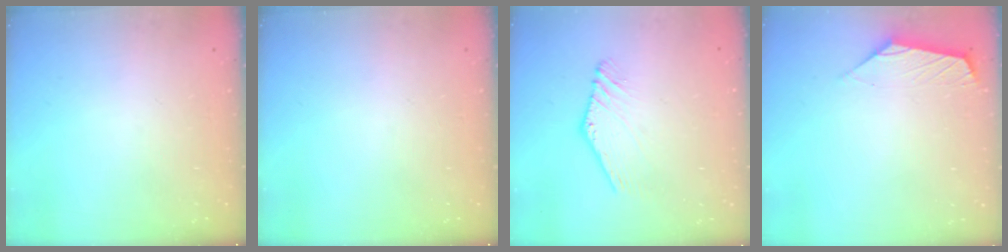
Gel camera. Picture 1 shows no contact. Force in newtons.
{"total": 0.0}
{"total": 1.5, "press": 1.5, "slide": 0.2}
{"total": 1.5, "press": 1.5, "slide": 0.3}